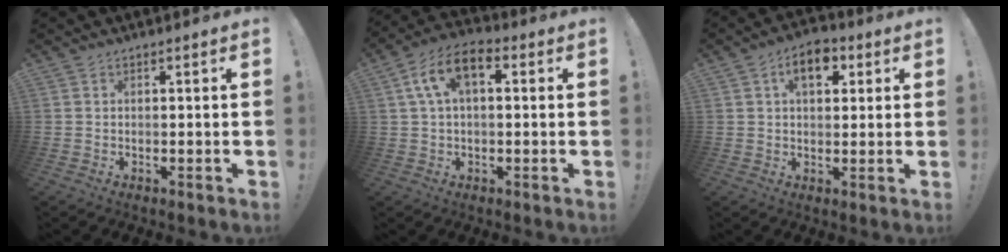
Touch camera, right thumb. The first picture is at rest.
{"total": 9.5, "force": [2.8, 5.2, 7.4], "torque": [-0.133, 0.009, 0.052]}
{"total": 8.3, "force": [3.2, 4.9, 5.9], "torque": [-0.074, 0.000, 0.054]}